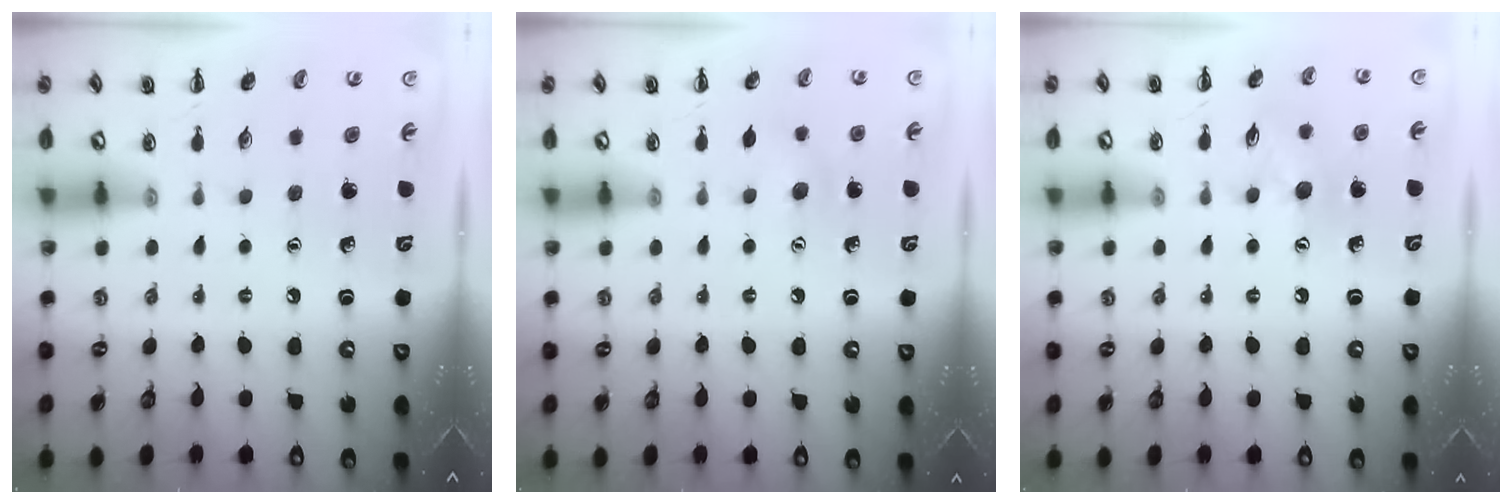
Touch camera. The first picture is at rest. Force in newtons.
{"total": 7.0, "press": 6.8, "slide": 1.8}
{"total": 7.8, "press": 7.7, "slide": 0.8}